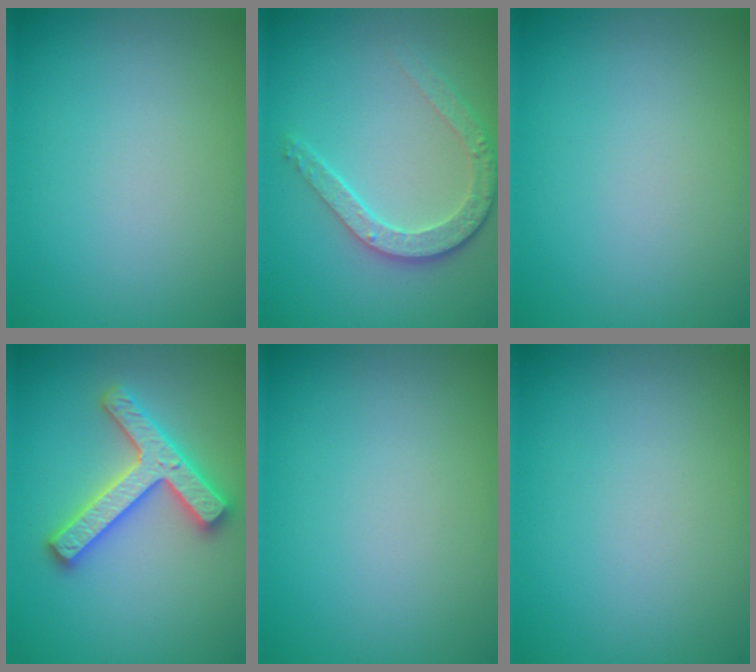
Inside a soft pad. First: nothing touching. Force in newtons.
{"total": 3.8, "press": 3.0, "slide": 2.3}
{"total": 0.0}
{"total": 4.7, "press": 4.6, "slide": 0.9}
{"total": 0.0}
{"total": 0.0}